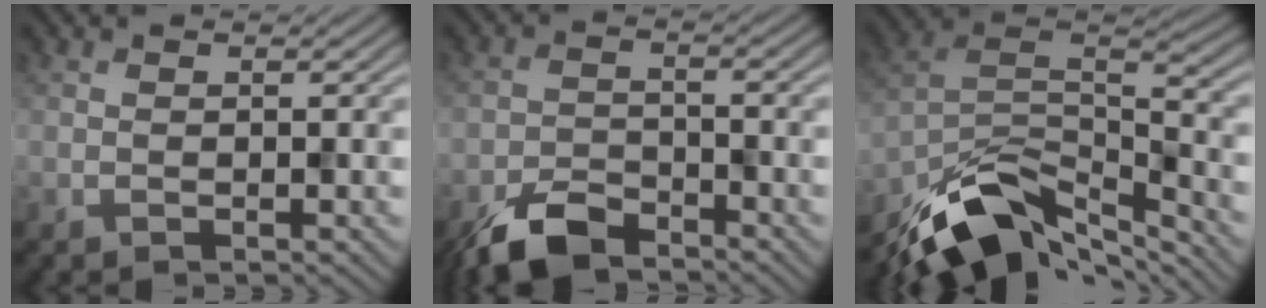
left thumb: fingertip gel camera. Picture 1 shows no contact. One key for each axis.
{"total": 6.3, "fx": -5.0, "fy": 2.5, "fz": 3.0, "tx": -0.051, "ty": -0.005, "tz": -0.104}
{"total": 12.4, "fx": -8.8, "fy": 4.6, "fz": 7.4, "tx": -0.143, "ty": -0.011, "tz": -0.165}